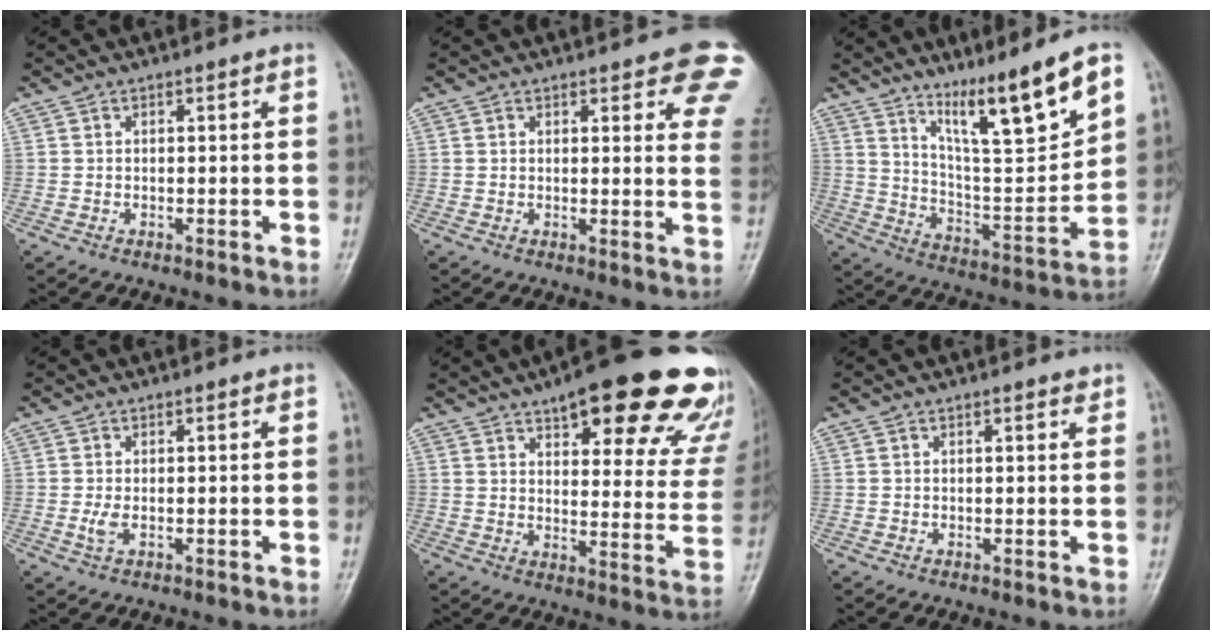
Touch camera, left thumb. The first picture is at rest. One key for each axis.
{"total": 10.8, "fx": 6.4, "fy": 3.6, "fz": 7.9, "tx": -0.055, "ty": -0.026, "tz": 0.059}
{"total": 16.2, "fx": 10.1, "fy": 2.2, "fz": 12.5, "tx": -0.186, "ty": -0.068, "tz": 0.184}
{"total": 2.0, "fx": 0.0, "fy": 1.0, "fz": 1.7, "tx": -0.036, "ty": -0.003, "tz": 0.000}
{"total": 26.7, "fx": 18.1, "fy": 8.7, "fz": 17.6, "tx": -0.186, "ty": -0.065, "tz": 0.219}
{"total": 1.1, "fx": 0.8, "fy": 0.5, "fz": 0.5, "tx": -0.005, "ty": -0.003, "tz": 0.009}